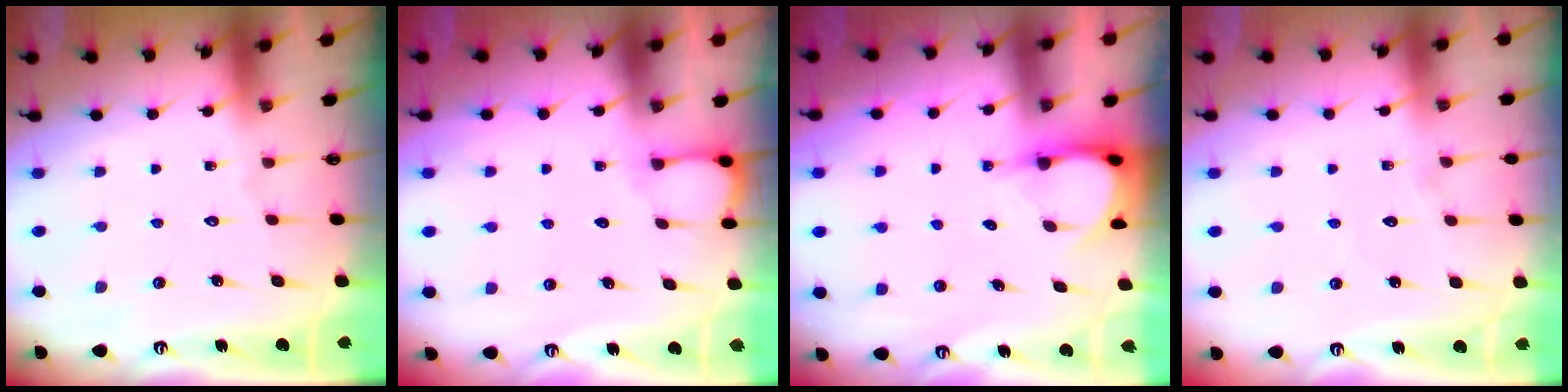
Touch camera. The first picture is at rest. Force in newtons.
{"total": 2.7, "press": 2.7, "slide": 0.3}
{"total": 3.9, "press": 3.9, "slide": 0.2}
{"total": 3.3, "press": 3.3, "slide": 0.4}